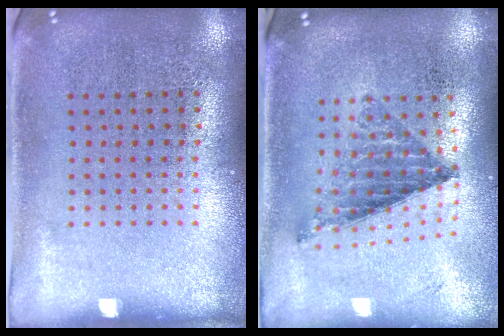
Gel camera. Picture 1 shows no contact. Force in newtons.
{"total": 0.8, "press": 0.8, "slide": 0.1}